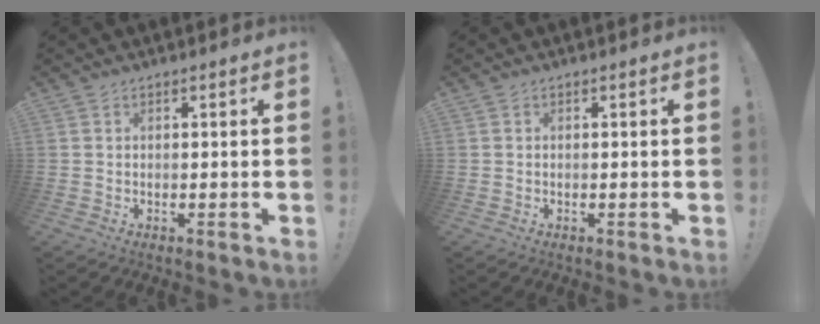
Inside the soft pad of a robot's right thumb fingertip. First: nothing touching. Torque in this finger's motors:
{"motor_torque": [0.12, 0.00, 0.10, -0.05, 0.00]}